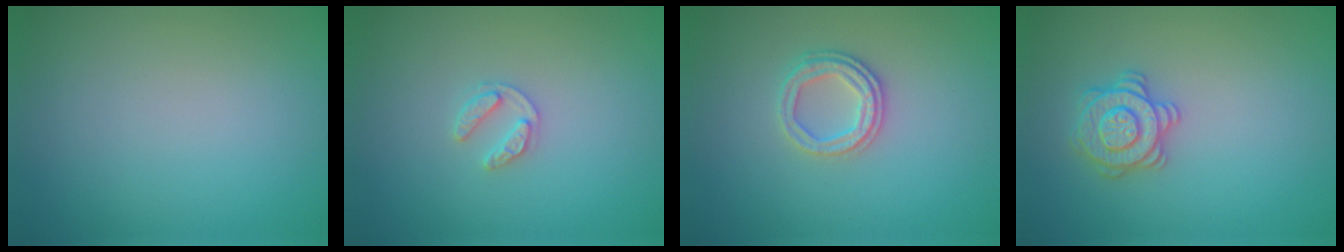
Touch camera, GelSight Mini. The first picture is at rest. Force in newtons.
{"total": 1.6, "press": 1.6, "slide": 0.3}
{"total": 2.4, "press": 2.3, "slide": 0.7}
{"total": 2.9, "press": 2.9, "slide": 0.1}